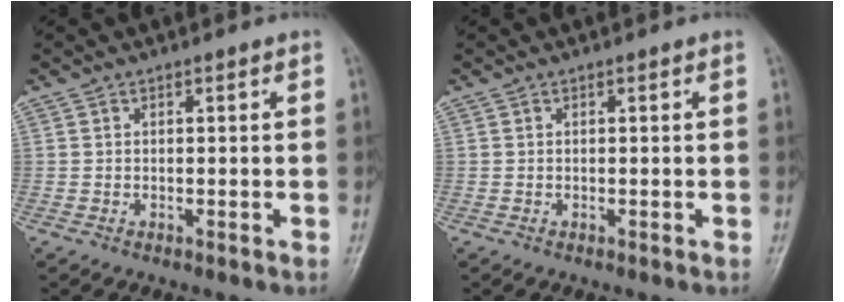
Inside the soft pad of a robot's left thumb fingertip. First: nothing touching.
{"total": 0.0}